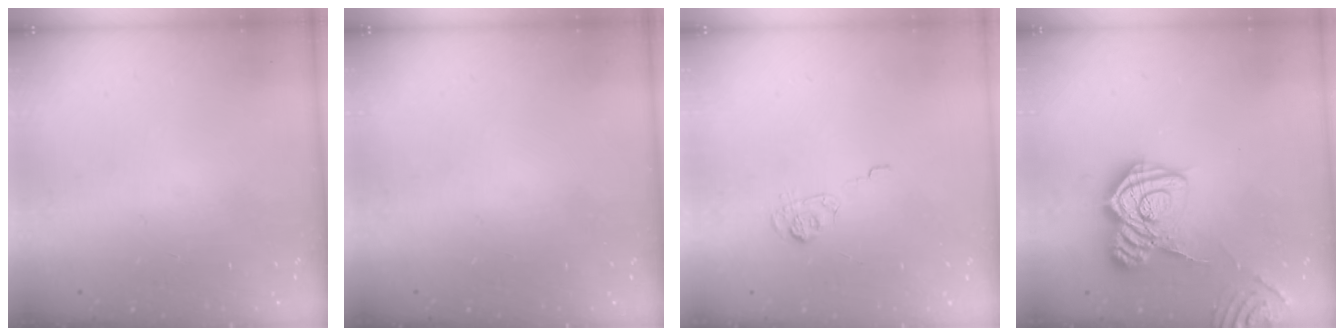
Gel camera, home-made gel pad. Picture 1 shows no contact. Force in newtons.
{"total": 0.0}
{"total": 5.5, "press": 5.3, "slide": 1.5}
{"total": 16.6, "press": 16.6, "slide": 1.1}